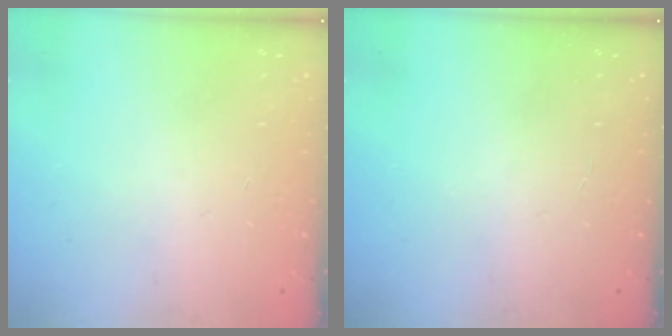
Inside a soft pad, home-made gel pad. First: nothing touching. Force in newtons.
{"total": 1.9, "press": 1.9, "slide": 0.2}